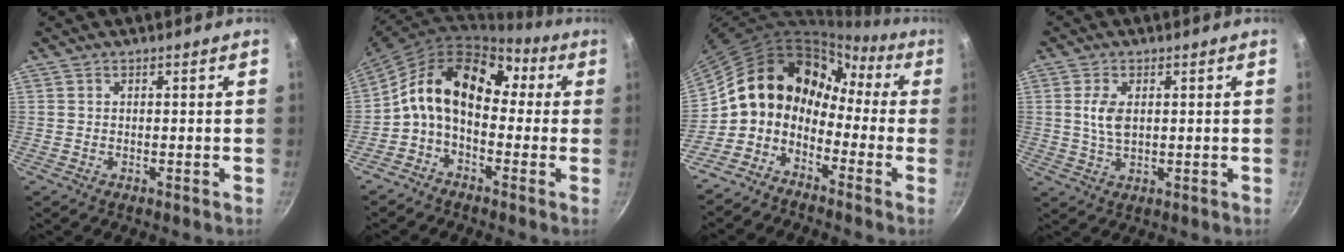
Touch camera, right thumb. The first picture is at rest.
{"total": 15.9, "force": [1.1, 10.7, 11.7], "torque": [-0.188, 0.050, -0.009]}
{"total": 12.7, "force": [-2.9, 10.0, 7.3], "torque": [-0.105, 0.071, -0.085]}
{"total": 4.9, "force": [0.9, 2.8, 4.0], "torque": [-0.076, -0.003, 0.018]}